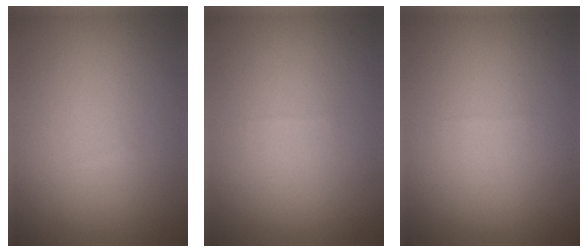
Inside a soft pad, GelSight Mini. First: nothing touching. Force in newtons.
{"total": 0.0}
{"total": 0.0}